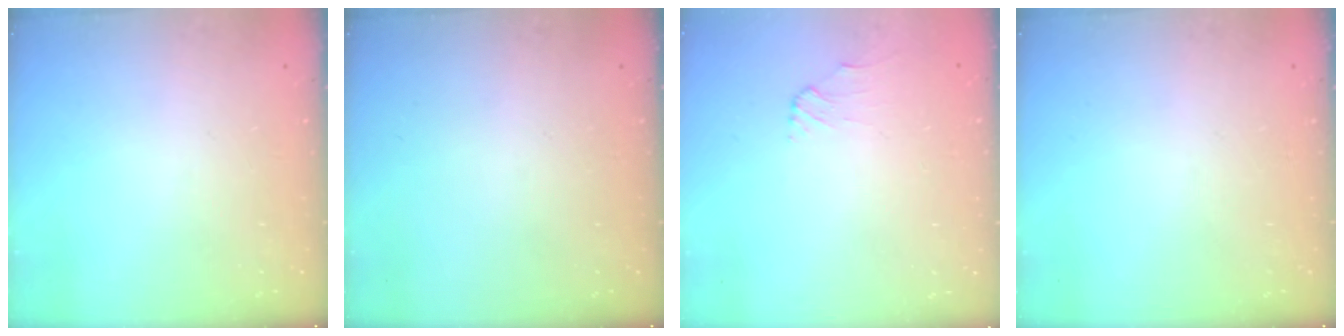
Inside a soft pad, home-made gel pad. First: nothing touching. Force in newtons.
{"total": 0.0}
{"total": 0.6, "press": 0.4, "slide": 0.4}
{"total": 0.0}